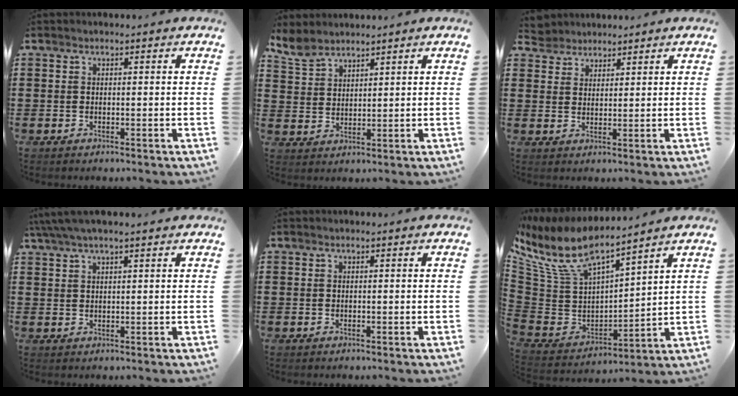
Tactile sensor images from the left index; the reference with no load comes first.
{"total": 4.2, "force": [3.8, 1.4, 1.0], "torque": [-0.033, -0.009, 0.074]}
{"total": 3.6, "force": [3.4, 1.2, -0.4], "torque": [-0.010, -0.006, 0.063]}
{"total": 3.3, "force": [2.4, 0.4, 2.3], "torque": [-0.048, 0.001, 0.045]}
{"total": 0.0}
{"total": 10.4, "force": [7.8, 3.3, 6.0], "torque": [-0.160, -0.055, 0.135]}